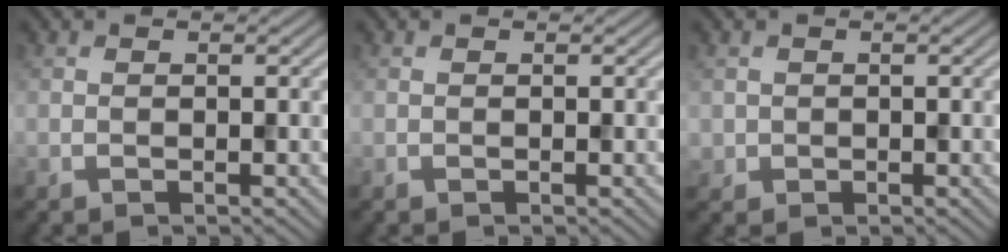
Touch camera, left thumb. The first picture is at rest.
{"total": 0.0}
{"total": 1.2, "force": [0.0, 1.2, 0.0], "torque": [-0.002, -0.005, -0.001]}